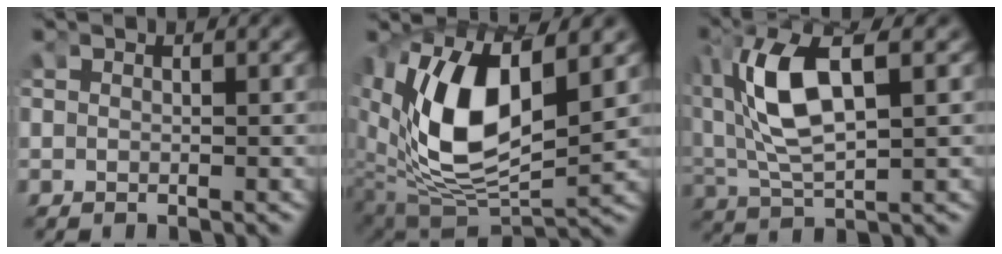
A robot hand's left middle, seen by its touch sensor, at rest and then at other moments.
{"total": 12.3, "force": [1.0, 7.2, 10.0], "torque": [-0.217, -0.039, 0.042]}
{"total": 7.6, "force": [1.6, 3.6, 6.5], "torque": [-0.155, -0.010, 0.043]}